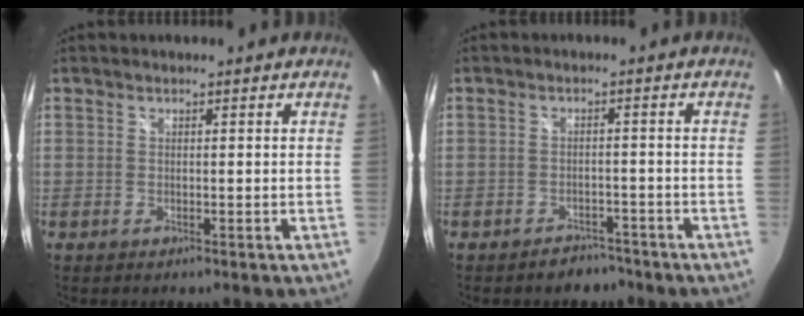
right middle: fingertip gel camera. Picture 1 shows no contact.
{"total": 4.0, "force": [-3.4, 2.1, 0.6], "torque": [-0.011, 0.008, -0.043]}